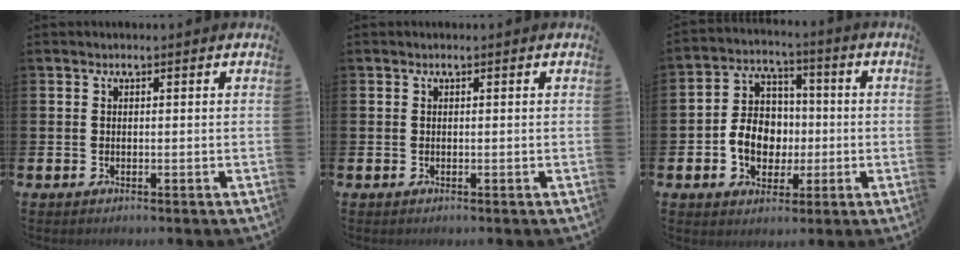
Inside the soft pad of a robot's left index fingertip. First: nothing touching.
{"total": 0.0}
{"total": 7.6, "force": [-1.2, 6.3, 4.0], "torque": [-0.074, 0.015, -0.027]}